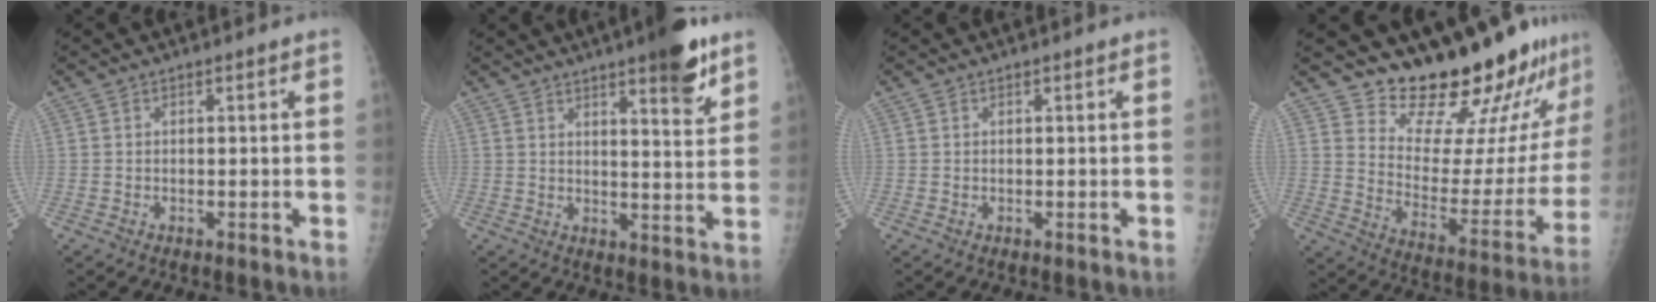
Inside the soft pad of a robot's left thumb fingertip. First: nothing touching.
{"total": 10.1, "force": [6.4, 2.1, 7.5], "torque": [-0.086, -0.037, 0.087]}
{"total": 0.0}
{"total": 21.3, "force": [19.9, 4.3, 6.4], "torque": [-0.051, -0.179, 0.276]}